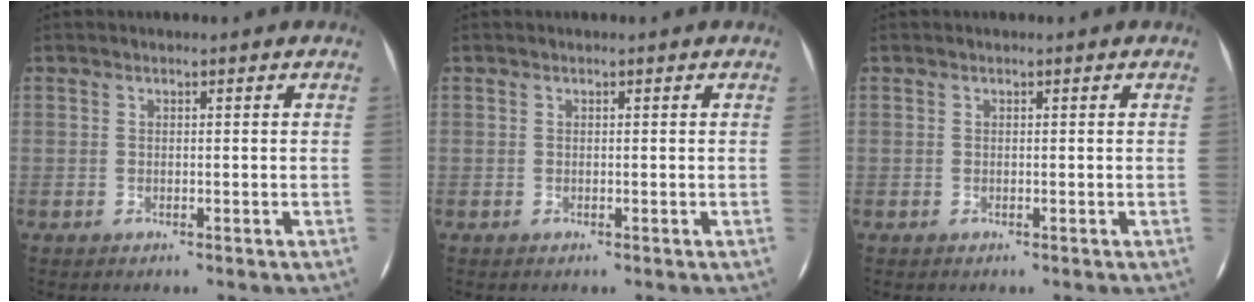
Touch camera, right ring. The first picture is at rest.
{"total": 0.0}
{"total": 0.0}